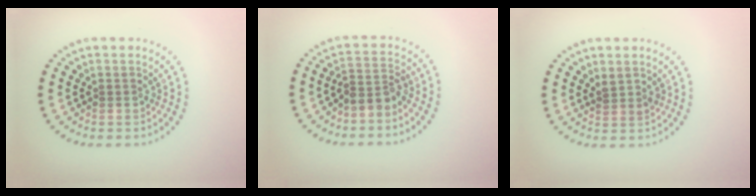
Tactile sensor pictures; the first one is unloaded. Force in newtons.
{"total": 2.3, "press": 1.8, "slide": 1.4}
{"total": 1.1, "press": 0.9, "slide": 0.7}